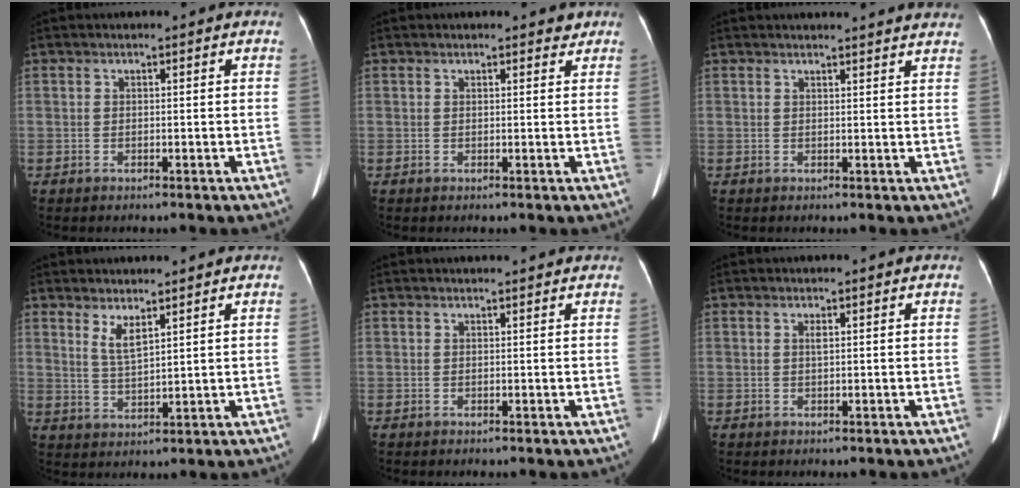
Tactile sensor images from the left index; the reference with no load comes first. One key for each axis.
{"total": 1.4, "fx": 1.3, "fy": 0.6, "fz": 0.3, "tx": -0.001, "ty": -0.003, "tz": 0.011}
{"total": 10.5, "fx": 10.1, "fy": 0.6, "fz": 2.5, "tx": -0.018, "ty": 0.002, "tz": 0.096}
{"total": 3.5, "fx": 2.4, "fy": 0.6, "fz": 2.5, "tx": -0.054, "ty": -0.010, "tz": 0.054}
{"total": 2.2, "fx": 2.2, "fy": 0.3, "fz": 0.5, "tx": -0.010, "ty": 0.013, "tz": 0.026}
{"total": 0.8, "fx": 0.2, "fy": 0.1, "fz": 0.7, "tx": -0.017, "ty": 0.002, "tz": 0.005}